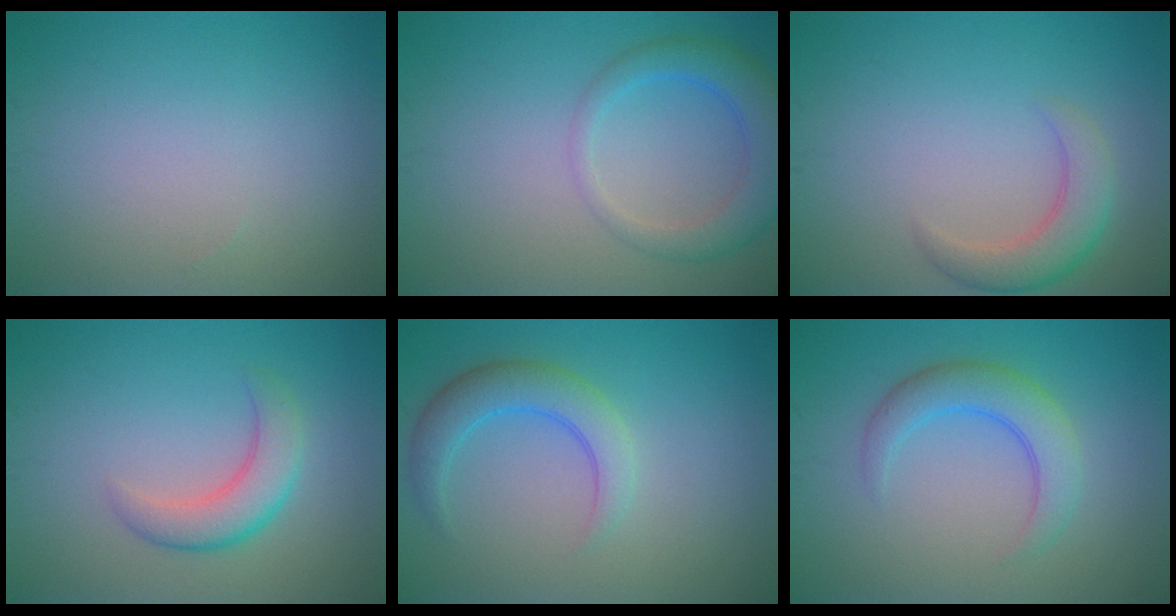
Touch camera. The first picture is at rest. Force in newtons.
{"total": 4.2, "press": 4.2, "slide": 0.4}
{"total": 3.5, "press": 3.5, "slide": 0.3}
{"total": 3.6, "press": 3.6, "slide": 0.2}
{"total": 3.8, "press": 3.8, "slide": 0.2}
{"total": 3.8, "press": 3.8, "slide": 0.1}